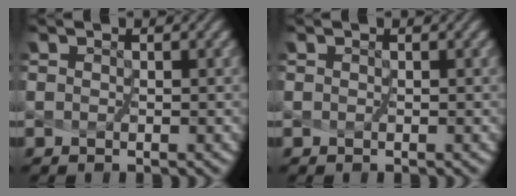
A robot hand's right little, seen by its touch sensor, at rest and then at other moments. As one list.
[{"total": 0.0}]